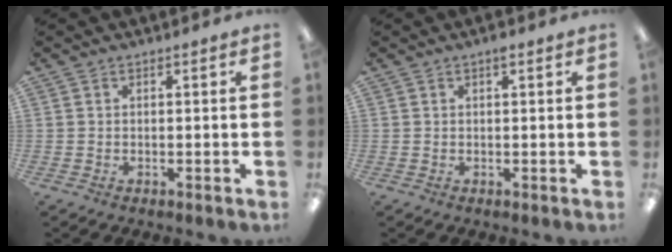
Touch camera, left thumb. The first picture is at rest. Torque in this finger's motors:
{"motor_torque": [0.19, -0.12, 0.11, -0.07, 0.06]}